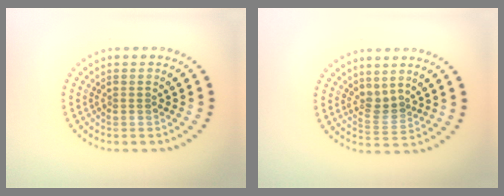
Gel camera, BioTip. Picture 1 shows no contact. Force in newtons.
{"total": 1.7, "press": 1.3, "slide": 1.2}